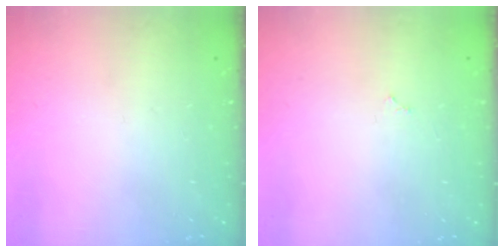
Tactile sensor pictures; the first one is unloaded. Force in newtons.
{"total": 1.8, "press": 1.8, "slide": 0.3}